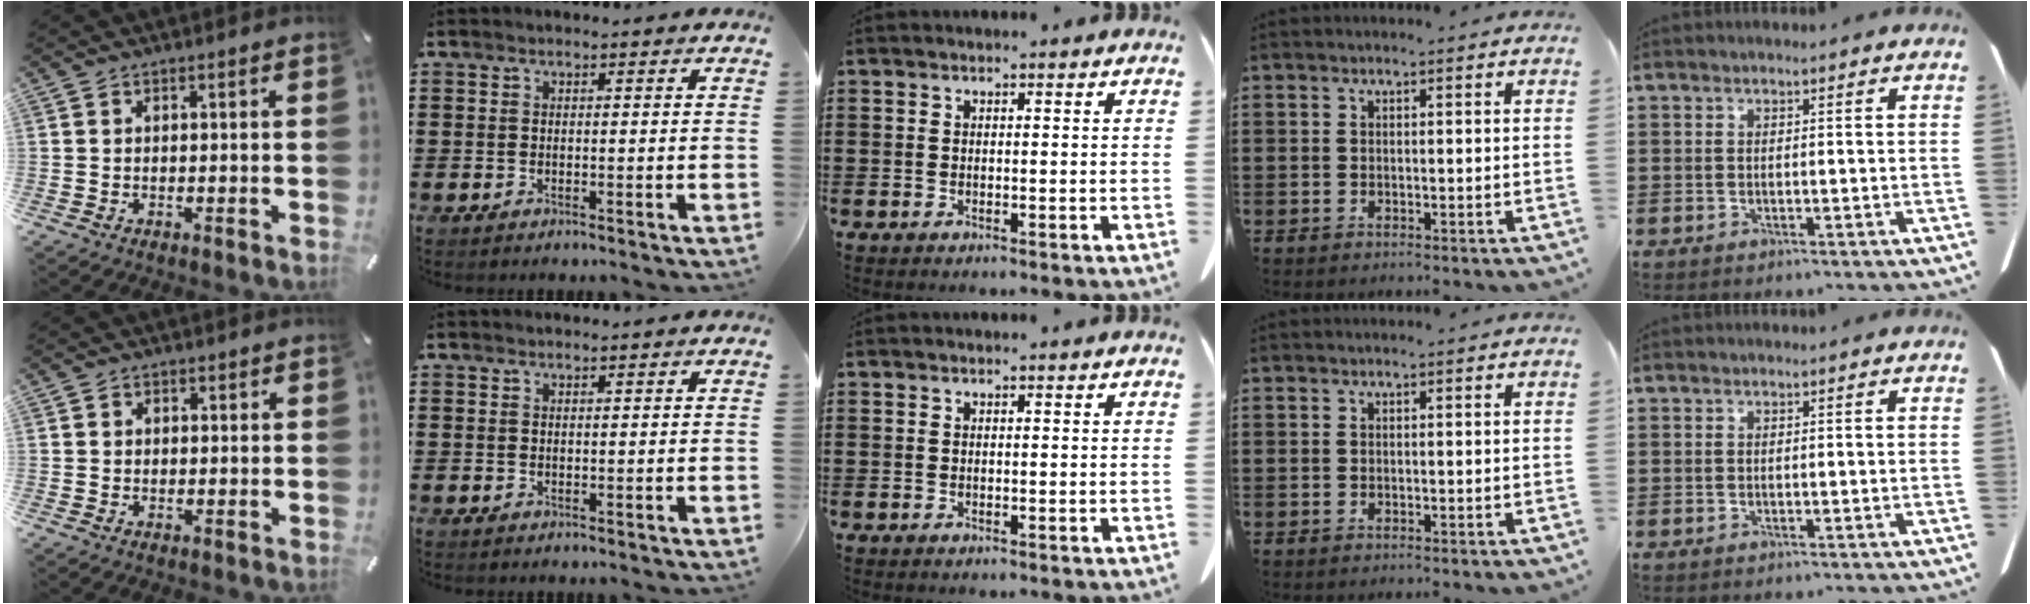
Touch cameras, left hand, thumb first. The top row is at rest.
{"thumb": {"total": 1.2, "force": [0.3, 1.2, 0.1], "torque": [0.006, 0.002, 0.002]}, "index": {"total": 0.5, "force": [0.5, 0.2, 0.0], "torque": [-0.001, 0.001, 0.010]}}